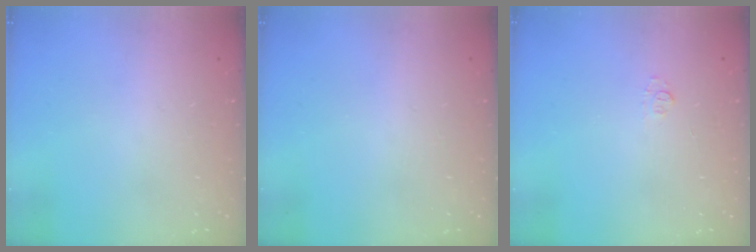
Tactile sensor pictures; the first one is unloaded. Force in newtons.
{"total": 0.0}
{"total": 3.8, "press": 3.8, "slide": 0.5}